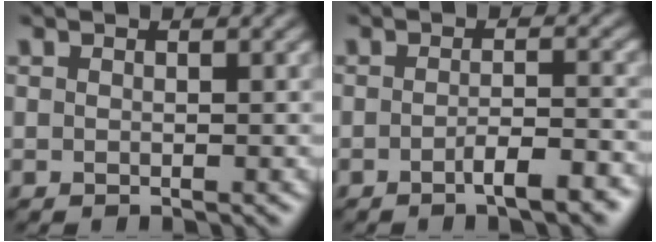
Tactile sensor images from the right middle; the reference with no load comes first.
{"total": 3.8, "force": [-1.9, 1.0, 3.2], "torque": [-0.049, 0.004, -0.032]}